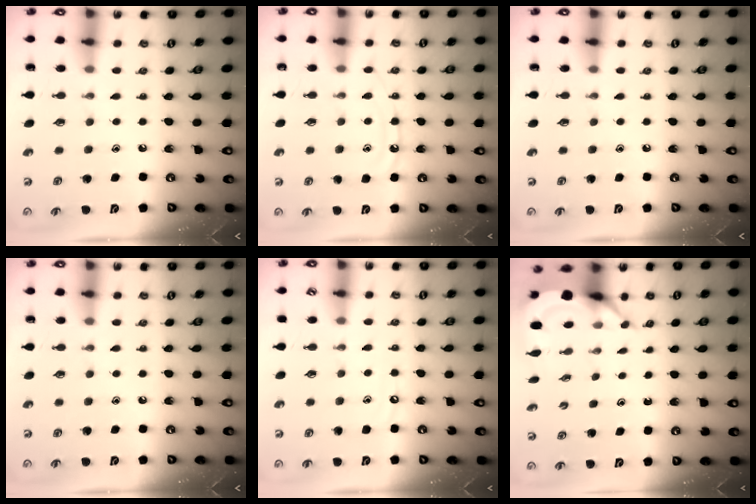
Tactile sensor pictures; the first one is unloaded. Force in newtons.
{"total": 9.0, "press": 8.9, "slide": 0.7}
{"total": 0.0}
{"total": 0.0}
{"total": 5.3, "press": 5.2, "slide": 0.7}
{"total": 6.2, "press": 6.2, "slide": 0.5}